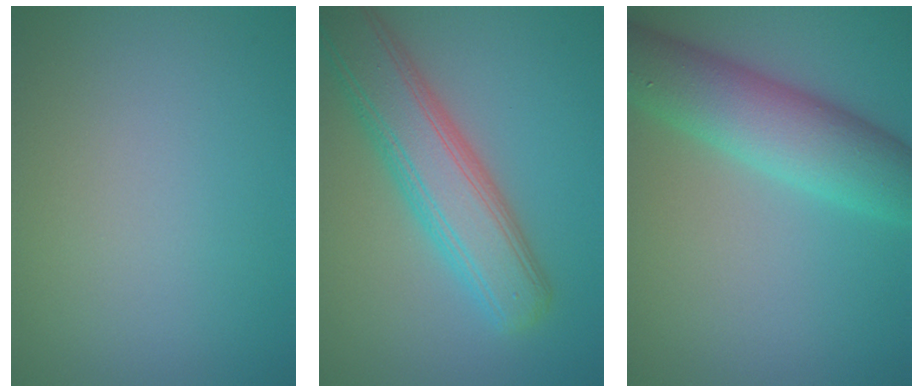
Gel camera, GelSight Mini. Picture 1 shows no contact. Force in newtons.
{"total": 7.4, "press": 7.4, "slide": 0.7}
{"total": 7.4, "press": 7.4, "slide": 0.1}